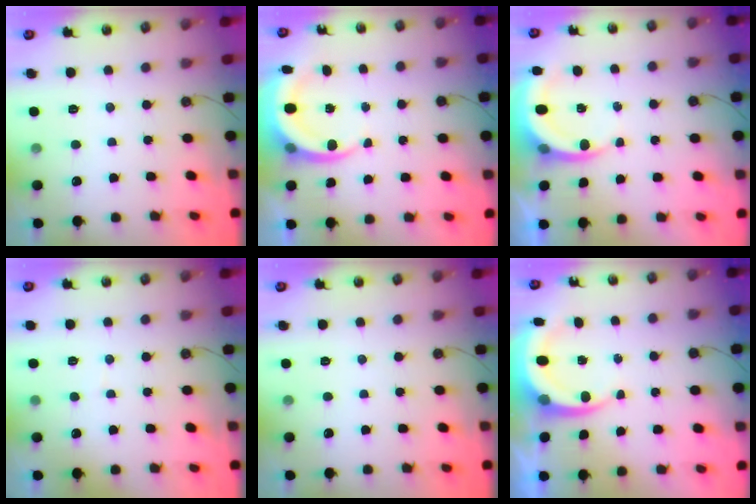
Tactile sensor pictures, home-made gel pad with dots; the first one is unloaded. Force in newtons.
{"total": 6.8, "press": 6.7, "slide": 0.7}
{"total": 4.6, "press": 4.6, "slide": 0.3}
{"total": 2.6, "press": 2.0, "slide": 1.6}
{"total": 0.0}
{"total": 7.2, "press": 7.0, "slide": 1.8}